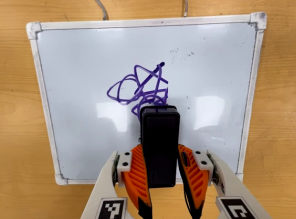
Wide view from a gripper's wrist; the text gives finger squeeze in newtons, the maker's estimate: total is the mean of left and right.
{"total": 5.4, "left": 4.4, "right": 6.4}